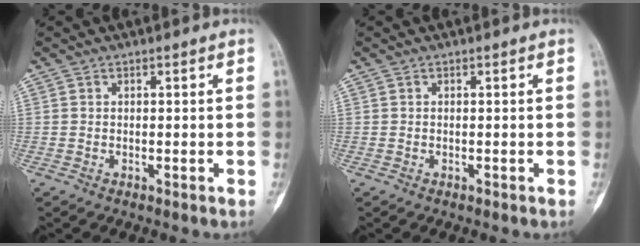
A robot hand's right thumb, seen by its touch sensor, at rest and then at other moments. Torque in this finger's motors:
{"motor_torque": [-0.37, -0.24, 0.11, 0.03, -0.01]}